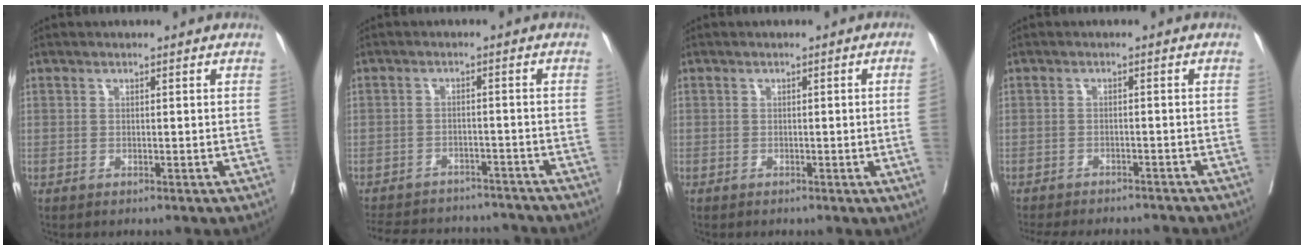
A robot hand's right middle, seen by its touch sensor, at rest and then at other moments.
{"total": 15.8, "force": [-14.4, 5.4, 3.9], "torque": [-0.090, 0.008, -0.188]}
{"total": 2.4, "force": [-0.3, -0.9, 2.2], "torque": [-0.030, -0.004, -0.001]}
{"total": 12.5, "force": [-11.4, 2.9, 4.1], "torque": [-0.074, -0.004, -0.145]}